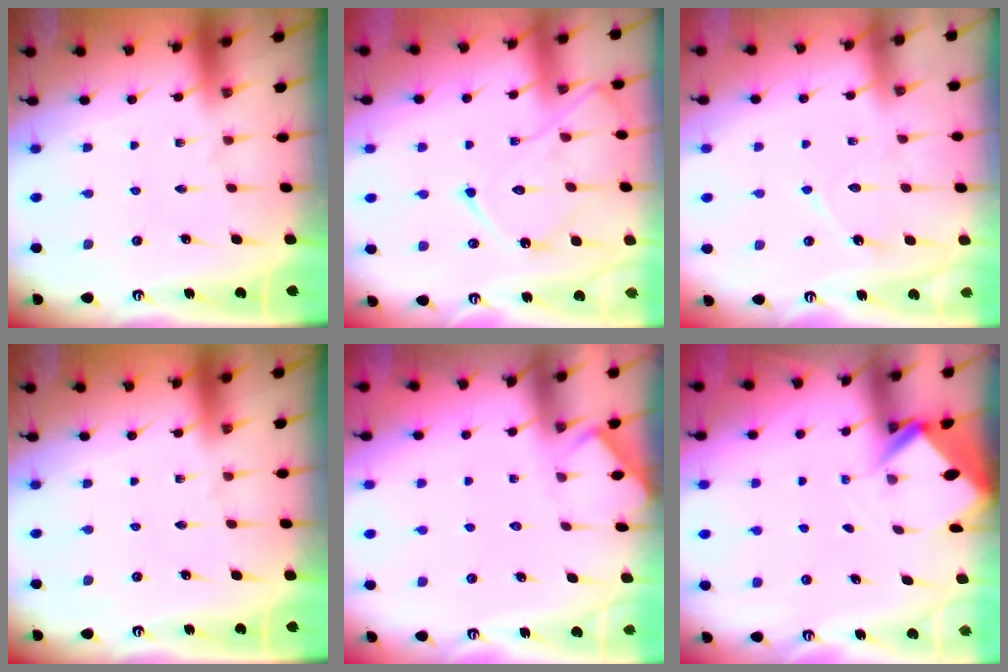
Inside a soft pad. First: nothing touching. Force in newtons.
{"total": 14.1, "press": 14.1, "slide": 0.8}
{"total": 7.5, "press": 7.5, "slide": 0.6}
{"total": 0.0}
{"total": 4.3, "press": 4.3, "slide": 0.3}
{"total": 2.7, "press": 2.7, "slide": 0.0}